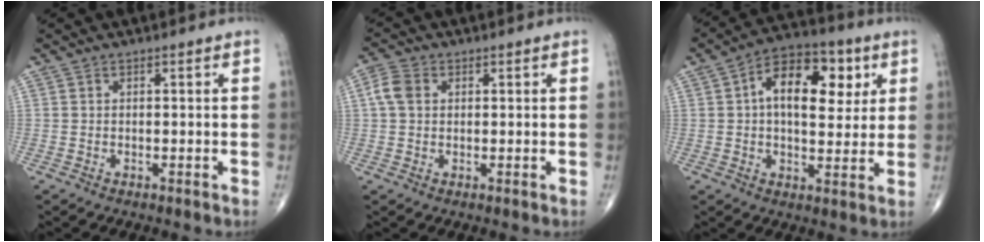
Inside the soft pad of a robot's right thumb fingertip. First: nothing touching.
{"total": 4.2, "force": [0.7, 3.2, 2.6], "torque": [-0.057, 0.012, 0.008]}
{"total": 14.7, "force": [3.7, 8.5, 11.4], "torque": [-0.142, 0.007, 0.048]}